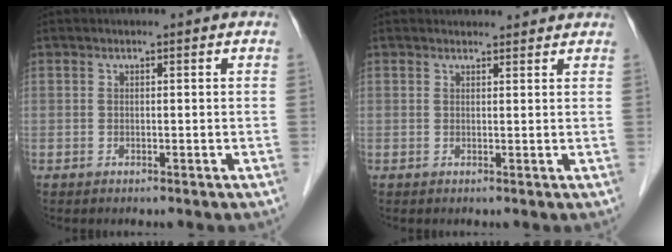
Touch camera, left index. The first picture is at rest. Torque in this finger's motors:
{"motor_torque": [-0.79, -0.83, 0.01, 0.00]}